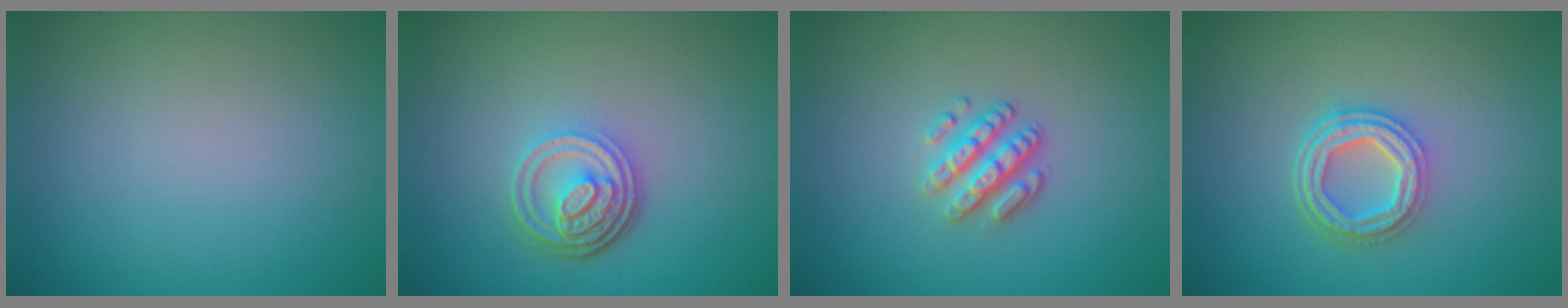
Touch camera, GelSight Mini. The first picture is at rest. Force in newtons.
{"total": 4.7, "press": 3.5, "slide": 3.2}
{"total": 3.0, "press": 2.6, "slide": 1.5}
{"total": 4.4, "press": 3.3, "slide": 2.8}